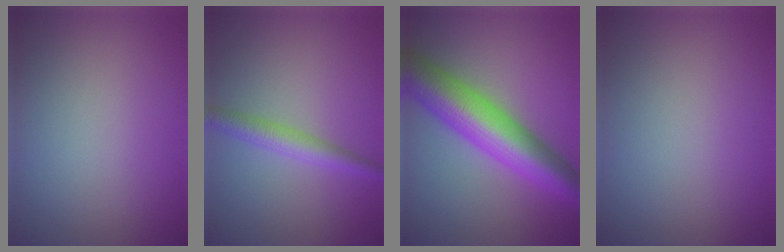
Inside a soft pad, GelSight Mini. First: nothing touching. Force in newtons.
{"total": 3.0, "press": 3.0, "slide": 0.0}
{"total": 10.1, "press": 10.1, "slide": 0.3}
{"total": 0.0}